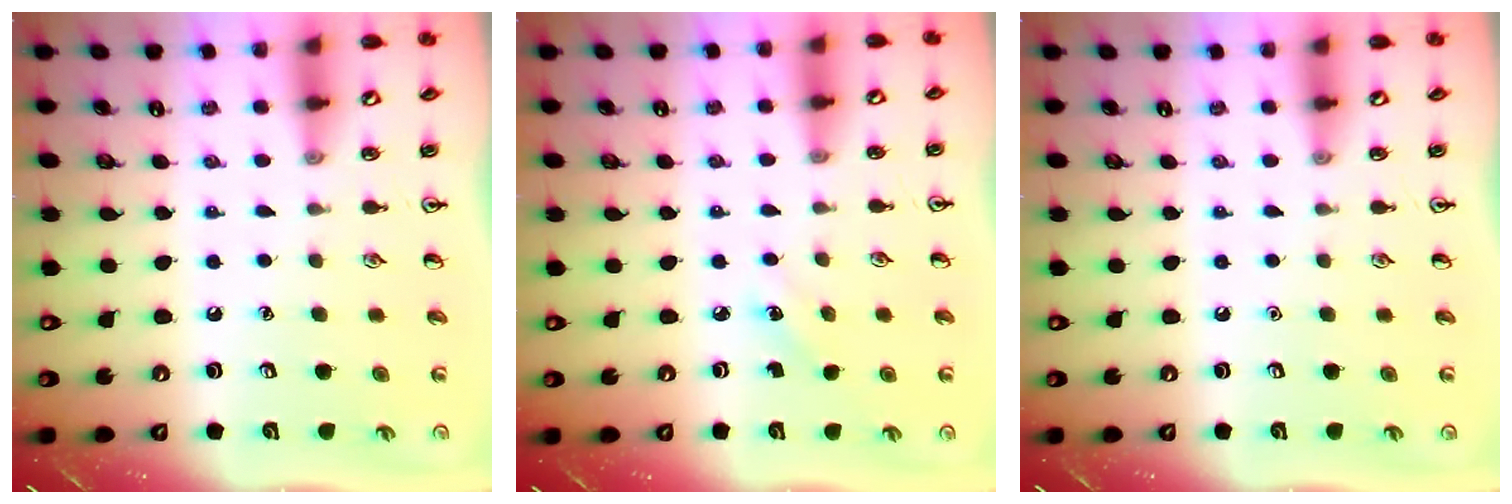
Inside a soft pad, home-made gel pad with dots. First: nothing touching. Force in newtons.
{"total": 1.9, "press": 1.8, "slide": 0.7}
{"total": 0.0}